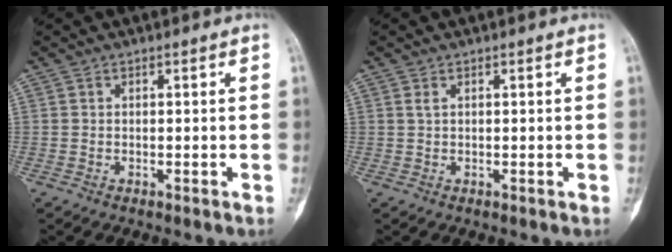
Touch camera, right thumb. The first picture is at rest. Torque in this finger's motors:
{"motor_torque": [-0.16, 0.15, 0.19, -0.01, 0.01]}